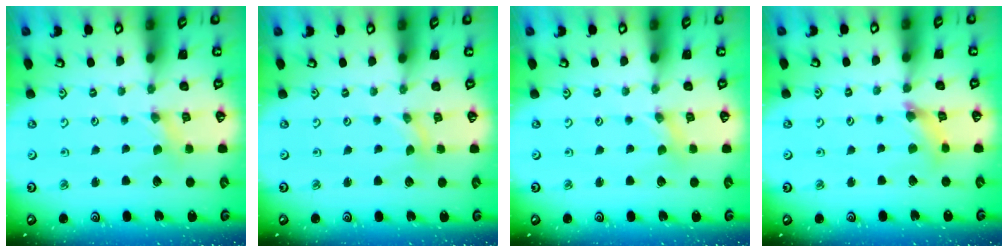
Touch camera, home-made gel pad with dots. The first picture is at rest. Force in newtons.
{"total": 0.0}
{"total": 0.0}
{"total": 4.8, "press": 4.8, "slide": 0.5}